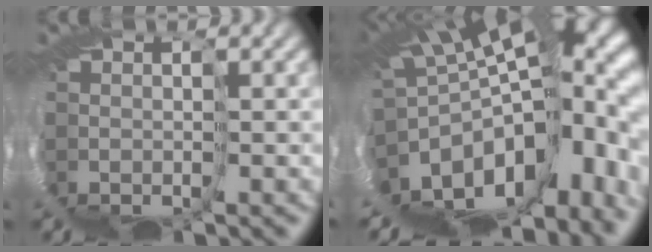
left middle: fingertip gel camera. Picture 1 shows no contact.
{"total": 8.9, "force": [-3.2, 3.0, 7.7], "torque": [-0.110, -0.004, -0.033]}